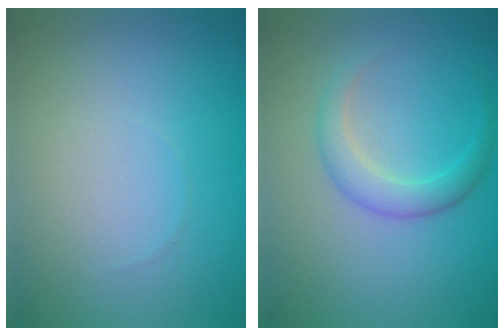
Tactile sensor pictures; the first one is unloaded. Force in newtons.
{"total": 2.2, "press": 2.2, "slide": 0.1}